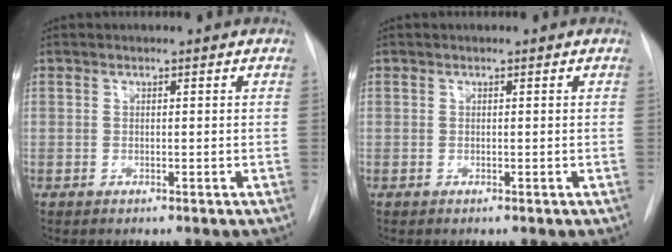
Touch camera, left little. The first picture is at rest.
{"total": 0.0}